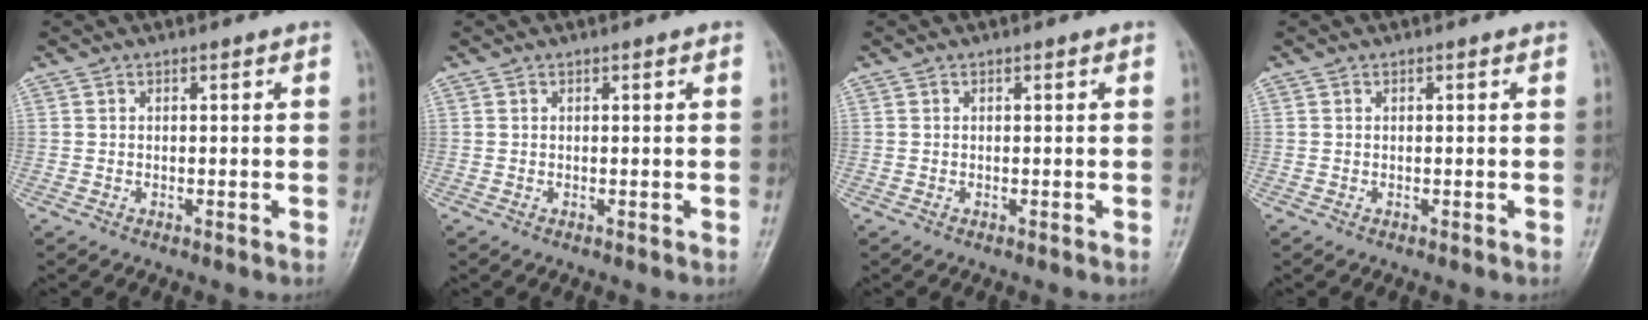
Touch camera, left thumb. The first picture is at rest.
{"total": 0.0}
{"total": 0.0}
{"total": 0.0}